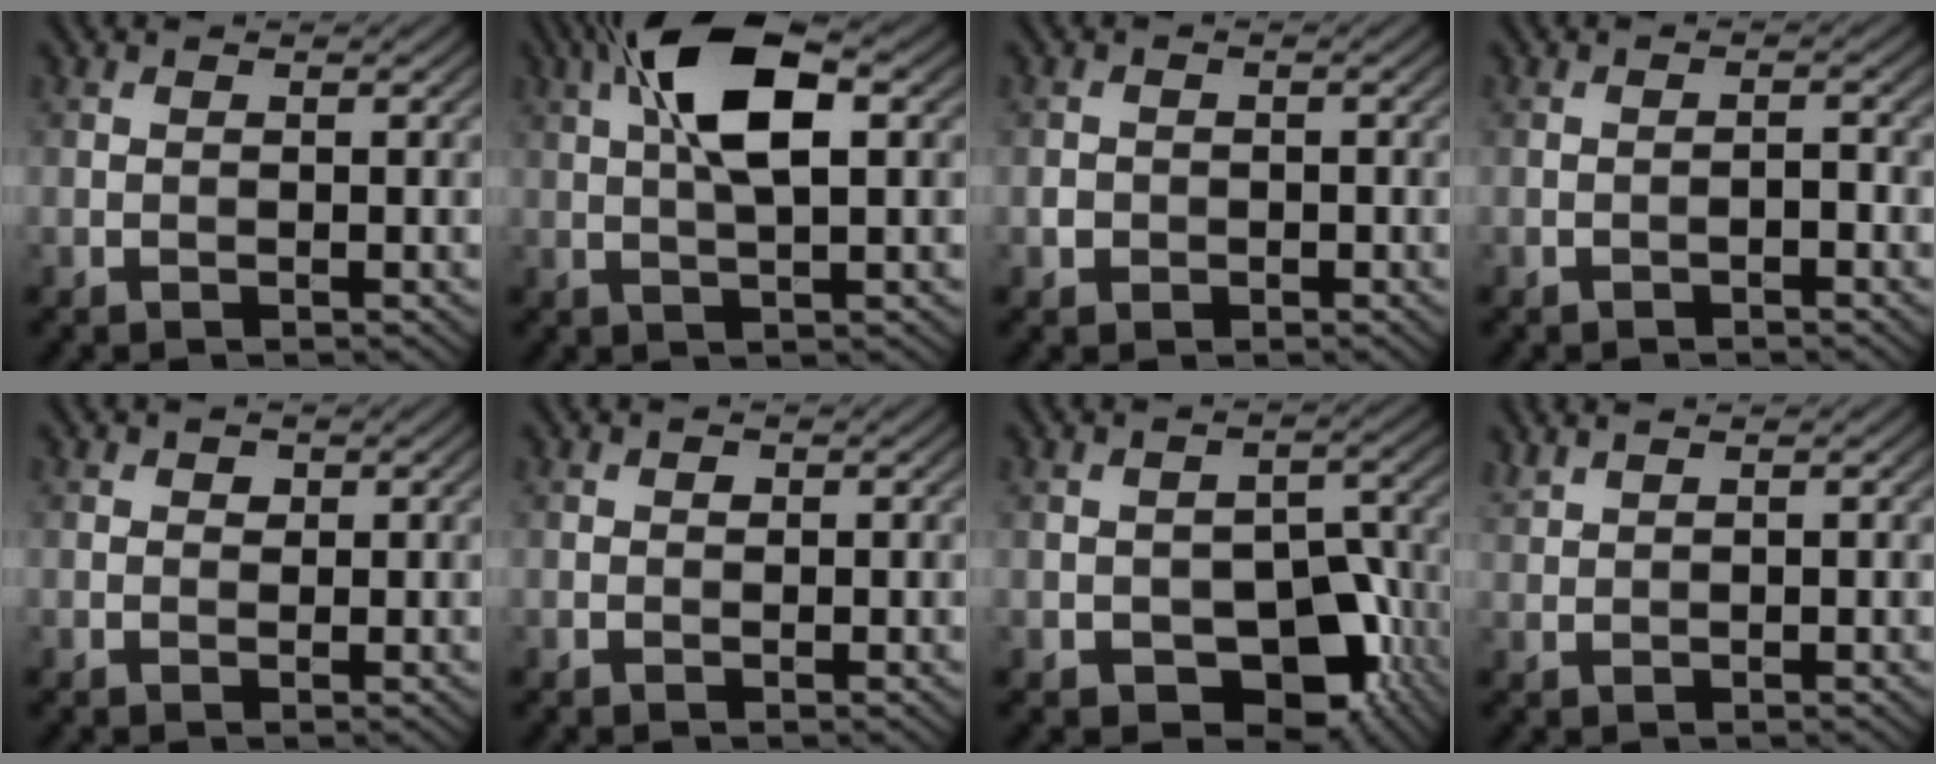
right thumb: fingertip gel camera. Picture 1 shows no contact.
{"total": 10.1, "force": [3.1, 3.5, 8.9], "torque": [-0.166, 0.020, 0.046]}
{"total": 1.5, "force": [-0.4, 1.4, 0.3], "torque": [0.000, -0.003, -0.012]}
{"total": 1.0, "force": [-0.7, 0.3, 0.7], "torque": [-0.009, 0.004, -0.014]}
{"total": 1.0, "force": [0.4, 0.8, 0.3], "torque": [-0.005, -0.002, 0.004]}
{"total": 0.6, "force": [0.1, 0.5, 0.2], "torque": [0.001, -0.004, -0.001]}
{"total": 10.2, "force": [-3.9, 6.5, 6.7], "torque": [-0.097, -0.016, -0.060]}
{"total": 1.4, "force": [1.3, 0.2, 0.6], "torque": [-0.020, 0.006, 0.031]}